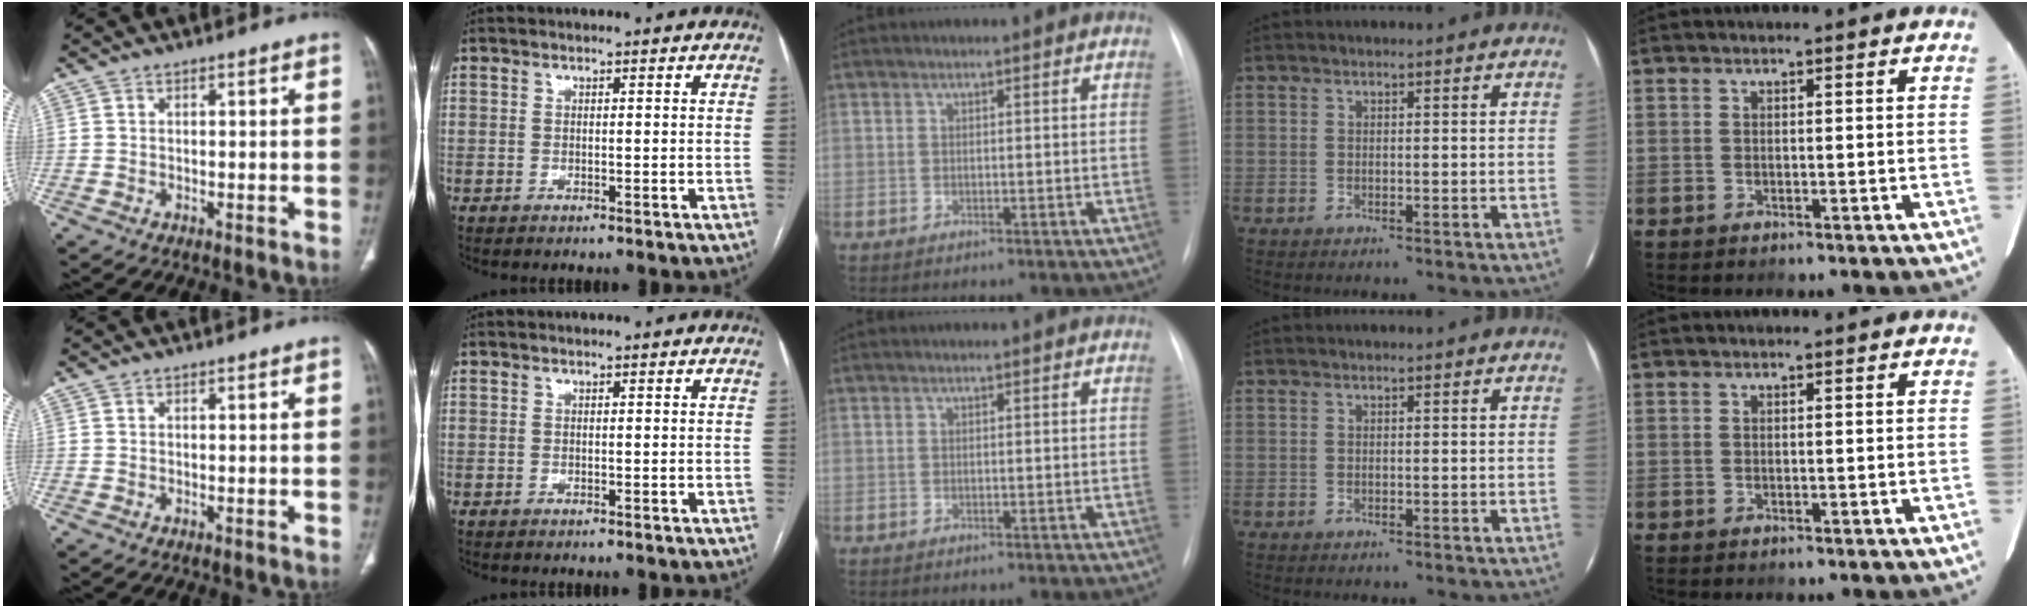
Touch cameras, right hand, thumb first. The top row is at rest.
{}